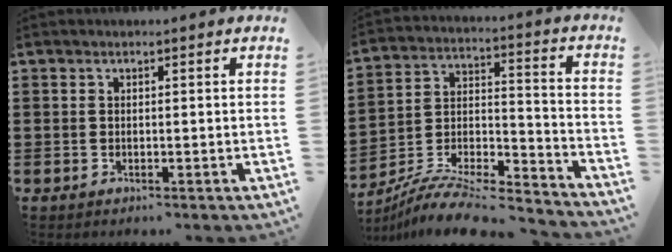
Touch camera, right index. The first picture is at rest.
{"total": 9.5, "force": [-8.6, 1.5, 3.7], "torque": [-0.067, 0.012, -0.171]}